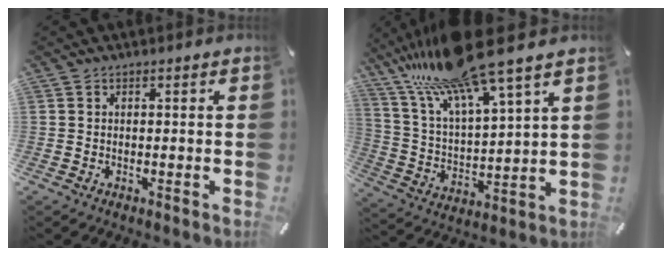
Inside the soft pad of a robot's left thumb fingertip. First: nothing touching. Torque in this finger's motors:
{"motor_torque": [3.97, 1.00, 1.20, -1.57, 0.78]}